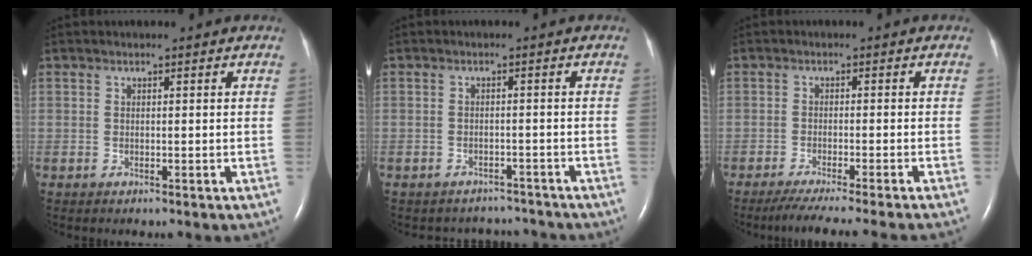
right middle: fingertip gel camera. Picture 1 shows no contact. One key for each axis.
{"total": 5.5, "fx": -5.2, "fy": 1.9, "fz": -0.5, "tx": 0.004, "ty": 0.015, "tz": -0.061}
{"total": 11.5, "fx": -10.0, "fy": -1.3, "fz": 5.5, "tx": -0.056, "ty": -0.031, "tz": -0.143}